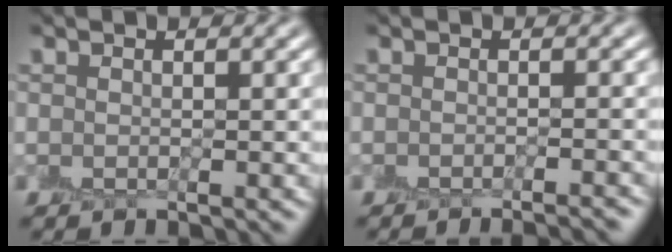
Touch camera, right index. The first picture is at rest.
{"total": 2.2, "force": [-2.1, 0.0, 0.7], "torque": [-0.002, -0.011, -0.027]}